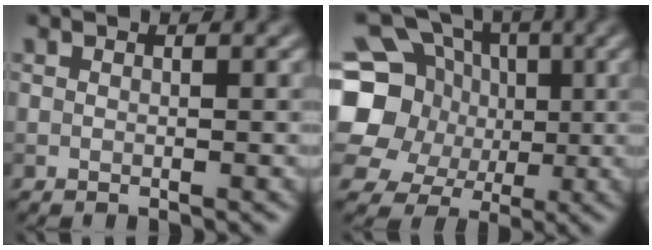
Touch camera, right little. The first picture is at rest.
{"total": 12.8, "force": [1.1, 11.4, 5.8], "torque": [-0.152, 0.018, 0.000]}